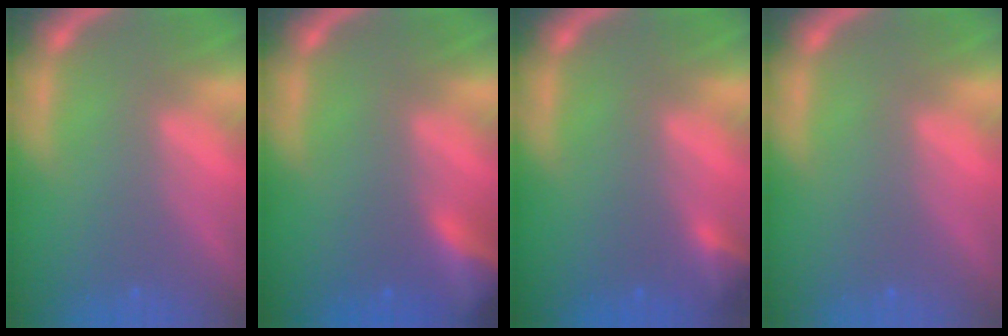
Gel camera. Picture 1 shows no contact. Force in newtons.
{"total": 4.9}
{"total": 1.9}
{"total": 0.0}